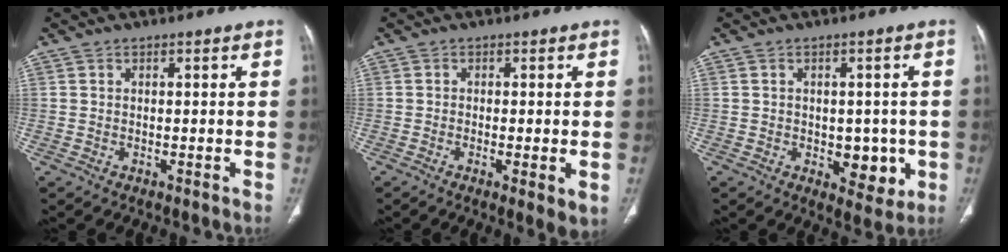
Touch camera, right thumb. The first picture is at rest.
{"total": 7.4, "force": [-2.3, 1.9, 6.7], "torque": [-0.101, -0.018, -0.033]}
{"total": 7.0, "force": [-1.4, 4.5, 5.2], "torque": [-0.031, -0.004, -0.010]}